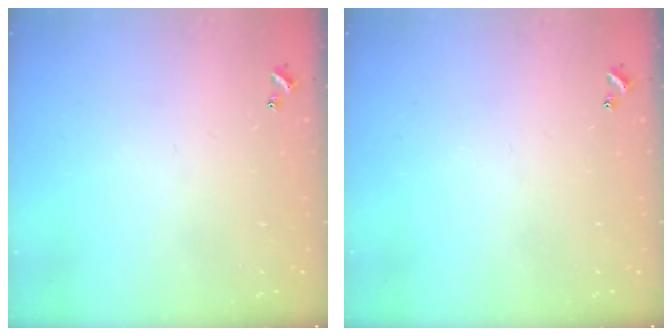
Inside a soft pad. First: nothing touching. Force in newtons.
{"total": 0.0}